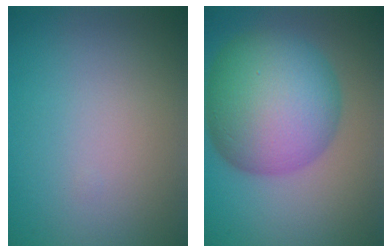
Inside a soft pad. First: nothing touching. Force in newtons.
{"total": 12.8, "press": 12.8, "slide": 0.1}